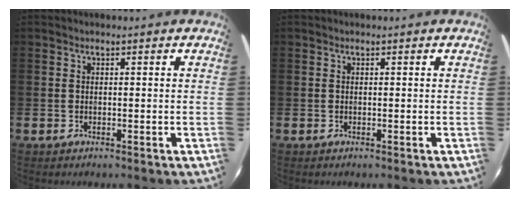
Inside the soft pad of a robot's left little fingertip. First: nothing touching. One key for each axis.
{"total": 0.0}